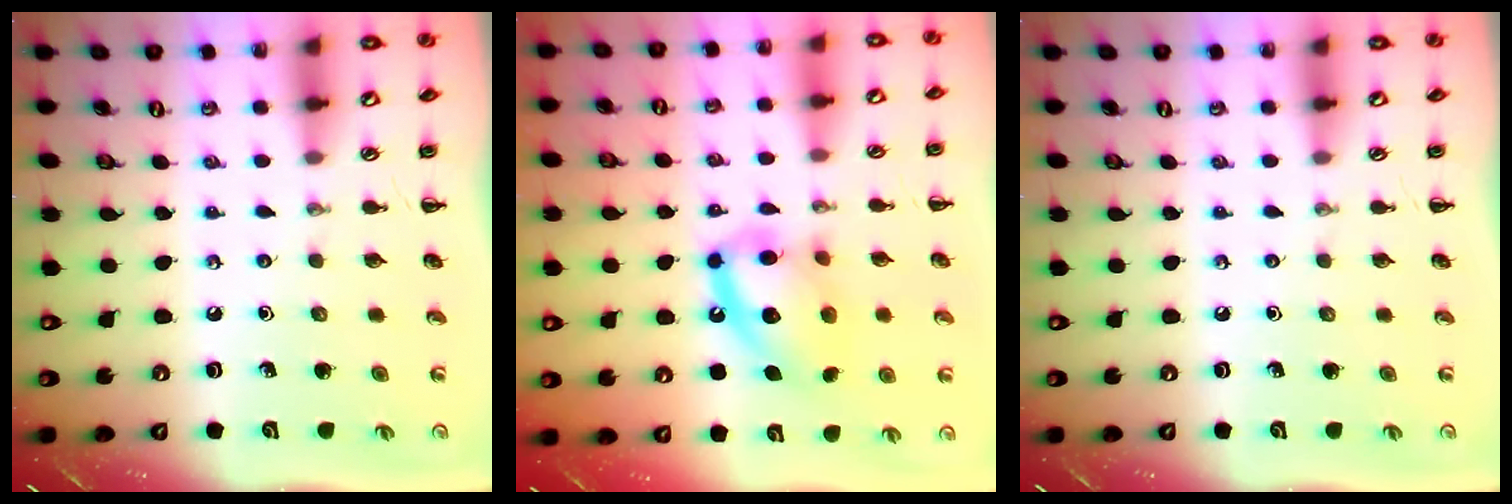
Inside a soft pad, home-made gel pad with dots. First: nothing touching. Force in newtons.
{"total": 14.7, "press": 14.5, "slide": 2.4}
{"total": 0.0}